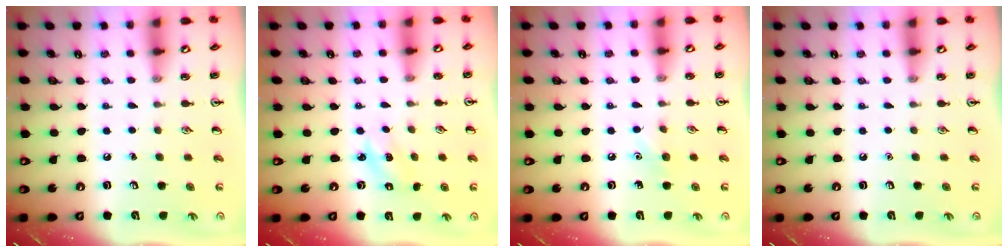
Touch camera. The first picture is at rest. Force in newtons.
{"total": 2.3, "press": 2.2, "slide": 0.4}
{"total": 5.6, "press": 5.3, "slide": 1.8}
{"total": 0.0}